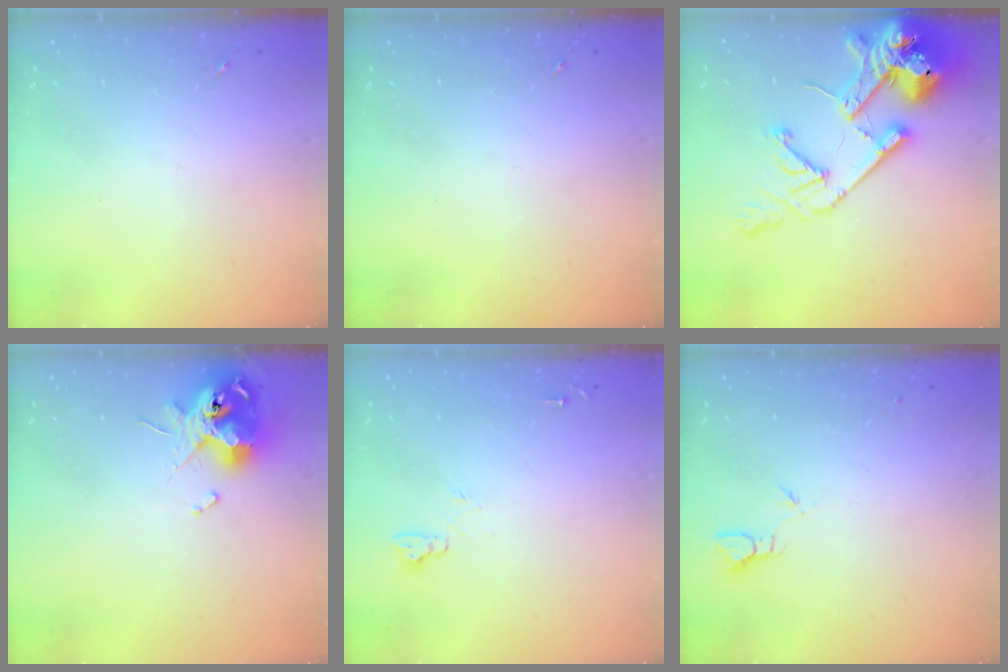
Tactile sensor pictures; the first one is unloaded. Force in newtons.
{"total": 0.0}
{"total": 20.3, "press": 20.1, "slide": 2.7}
{"total": 12.4, "press": 12.2, "slide": 1.8}
{"total": 4.8, "press": 4.8, "slide": 0.6}
{"total": 2.0, "press": 2.0, "slide": 0.1}